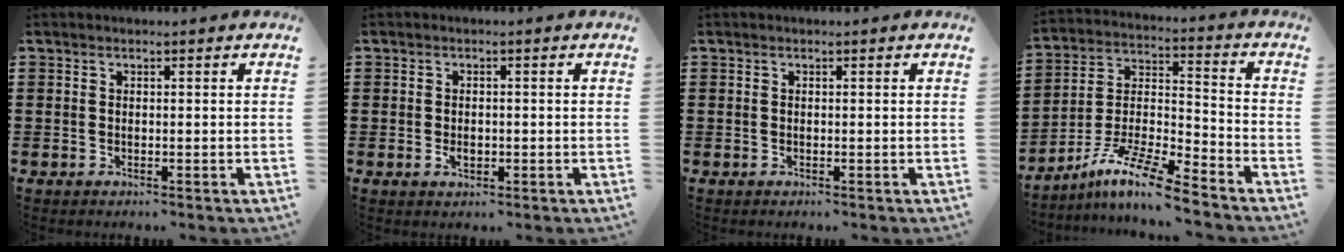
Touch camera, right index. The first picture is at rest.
{"total": 1.5, "force": [-0.3, 0.9, 1.1], "torque": [-0.021, 0.003, -0.006]}
{"total": 0.0}
{"total": 10.4, "force": [-8.7, 0.8, 5.7], "torque": [-0.114, 0.008, -0.173]}